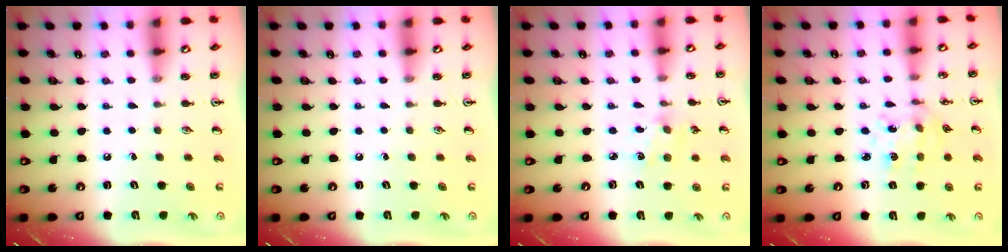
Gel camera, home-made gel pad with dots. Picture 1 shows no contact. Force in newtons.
{"total": 0.0}
{"total": 1.8, "press": 1.8, "slide": 0.3}
{"total": 5.1, "press": 4.7, "slide": 1.9}